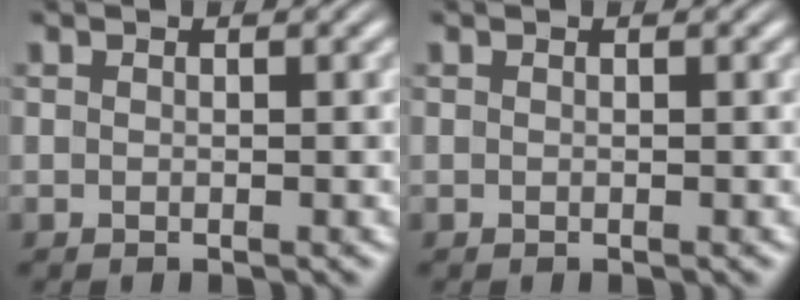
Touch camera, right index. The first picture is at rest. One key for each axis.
{"total": 0.0}